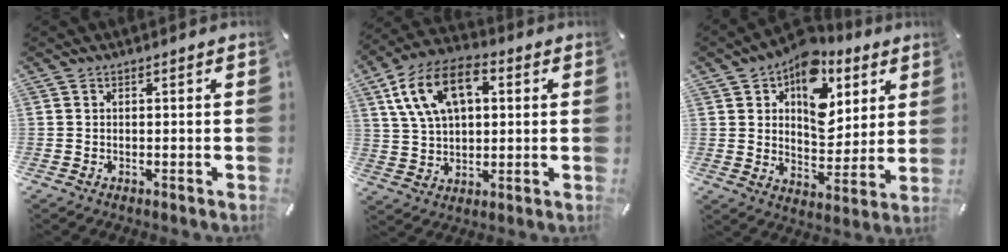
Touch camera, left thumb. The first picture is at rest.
{"total": 13.6, "force": [5.1, 8.7, 9.2], "torque": [-0.193, 0.005, 0.092]}
{"total": 16.0, "force": [7.6, 10.5, 9.4], "torque": [-0.127, -0.044, 0.136]}